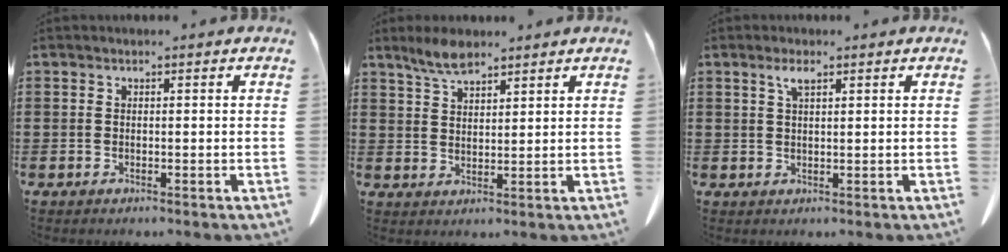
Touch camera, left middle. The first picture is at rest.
{"total": 4.3, "force": [3.5, 1.3, 2.1], "torque": [-0.050, -0.003, 0.064]}
{"total": 2.5, "force": [1.4, 0.7, 2.0], "torque": [-0.035, 0.002, 0.021]}